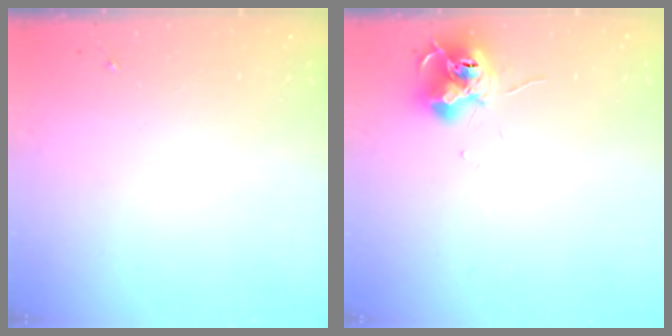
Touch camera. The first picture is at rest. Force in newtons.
{"total": 12.3, "press": 12.3, "slide": 0.8}